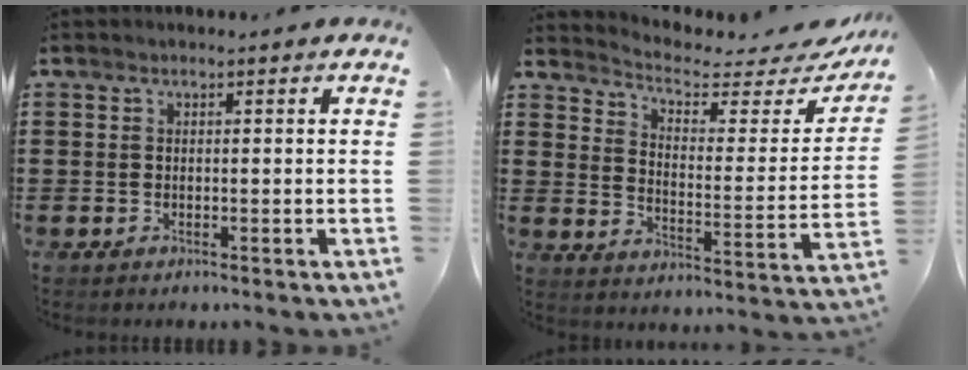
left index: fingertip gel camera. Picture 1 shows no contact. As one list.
[{"total": 3.8, "force": [3.1, 1.2, 1.9], "torque": [-0.049, -0.027, 0.045]}]